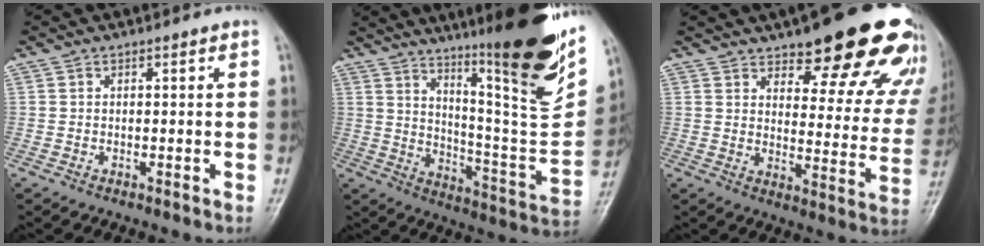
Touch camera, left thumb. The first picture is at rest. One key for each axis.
{"total": 25.7, "fx": 16.0, "fy": 3.5, "fz": 19.9, "tx": -0.268, "ty": -0.083, "tz": 0.248}
{"total": 23.9, "fx": 17.1, "fy": 7.7, "fz": 14.9, "tx": -0.140, "ty": -0.082, "tz": 0.207}